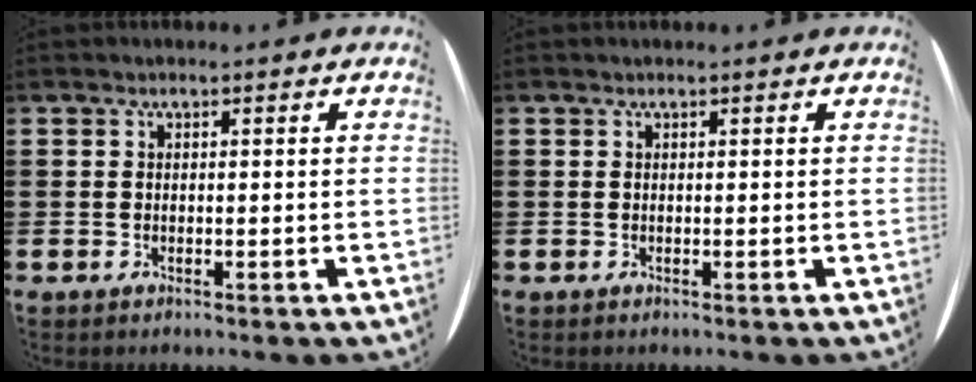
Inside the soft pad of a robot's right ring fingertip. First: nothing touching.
{"total": 0.0}